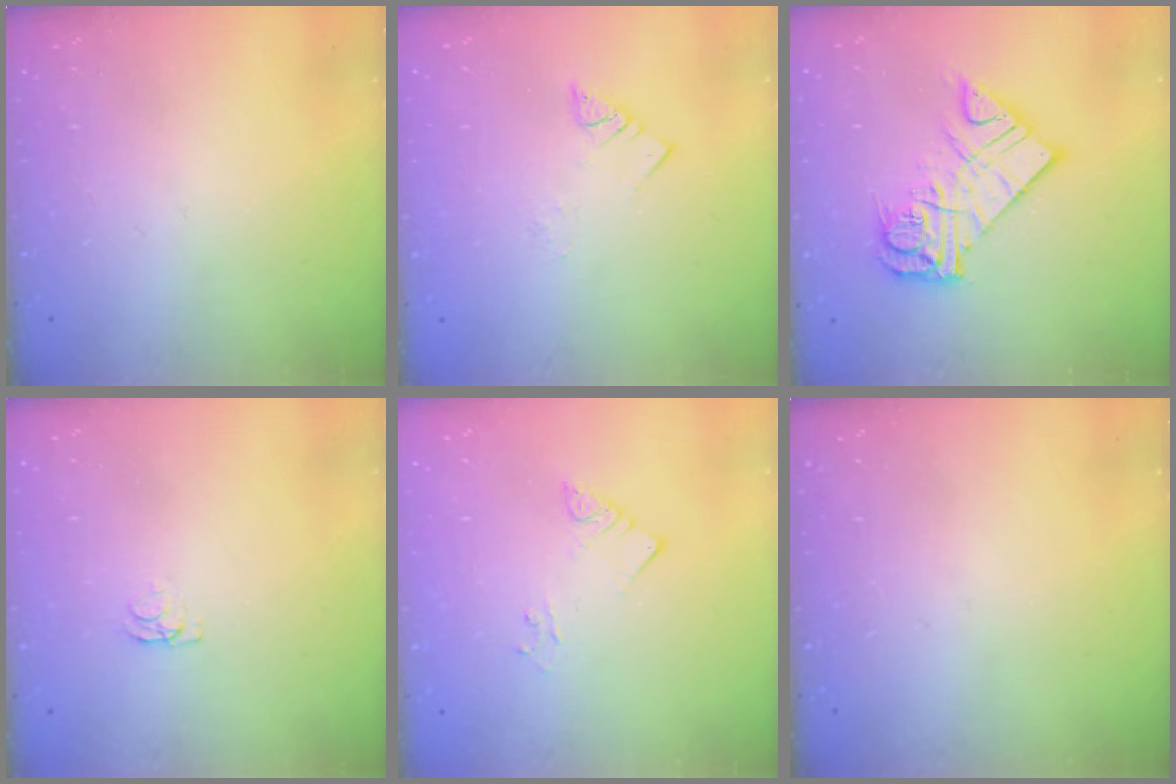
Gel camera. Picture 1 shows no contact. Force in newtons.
{"total": 2.8, "press": 2.8, "slide": 0.3}
{"total": 13.7, "press": 13.7, "slide": 1.4}
{"total": 1.2, "press": 1.1, "slide": 0.3}
{"total": 2.2, "press": 2.2, "slide": 0.2}
{"total": 0.0}